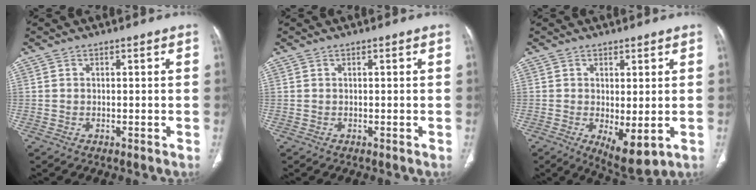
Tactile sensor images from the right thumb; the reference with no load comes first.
{"total": 0.0}
{"total": 7.1, "force": [-1.4, 3.0, 6.3], "torque": [-0.096, -0.021, -0.010]}